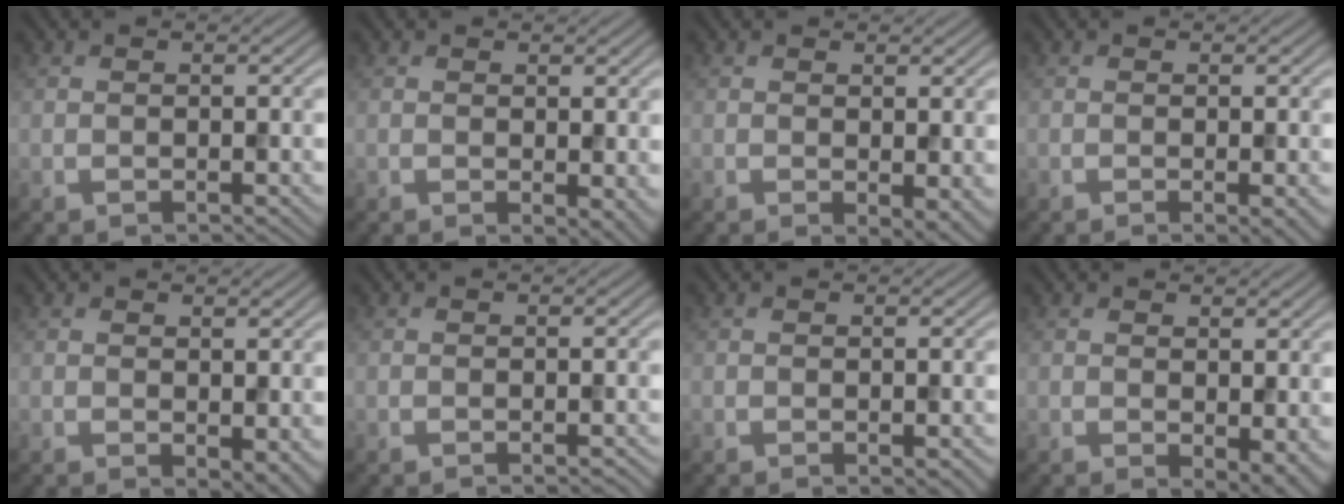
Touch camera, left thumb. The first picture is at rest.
{"total": 2.5, "force": [0.0, 1.2, 2.2], "torque": [-0.027, -0.005, 0.003]}
{"total": 2.9, "force": [-0.2, 1.2, 2.6], "torque": [-0.037, -0.009, -0.001]}
{"total": 2.0, "force": [-0.5, 0.3, 1.9], "torque": [-0.026, -0.003, -0.011]}
{"total": 3.1, "force": [-0.5, 1.6, 2.6], "torque": [-0.035, -0.010, -0.003]}
{"total": 0.7, "force": [-0.5, 0.1, 0.5], "torque": [-0.004, 0.001, -0.012]}
{"total": 1.2, "force": [-0.5, 0.2, 1.0], "torque": [-0.014, -0.005, -0.005]}
{"total": 3.9, "force": [-0.4, 1.9, 3.3], "torque": [-0.047, -0.011, -0.001]}